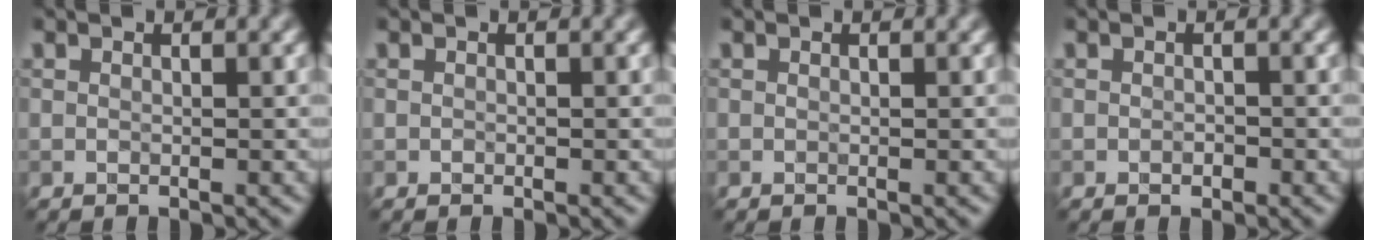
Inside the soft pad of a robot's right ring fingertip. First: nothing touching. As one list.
[{"total": 0.0}, {"total": 0.0}, {"total": 0.7, "force": [-0.3, 0.5, 0.4], "torque": [-0.007, -0.001, -0.006]}]